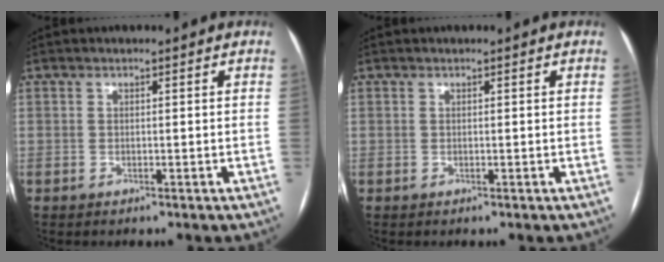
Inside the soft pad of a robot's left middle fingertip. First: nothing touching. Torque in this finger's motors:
{"motor_torque": [-0.08, -0.11, -0.09, -0.01]}